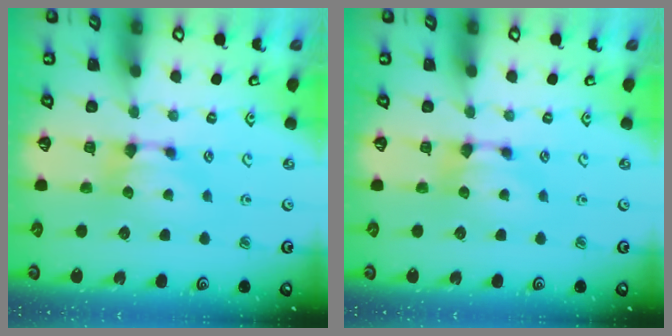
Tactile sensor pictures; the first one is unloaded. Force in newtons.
{"total": 0.0}